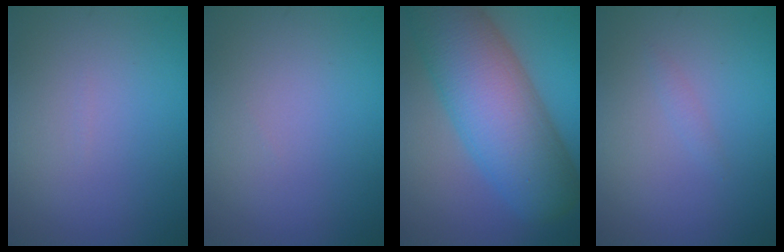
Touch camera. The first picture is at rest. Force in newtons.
{"total": 0.0}
{"total": 12.1, "press": 12.1, "slide": 0.2}
{"total": 0.6, "press": 0.6, "slide": 0.1}